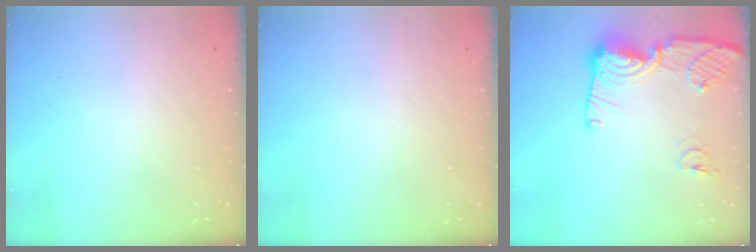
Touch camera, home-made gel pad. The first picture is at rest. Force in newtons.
{"total": 0.0}
{"total": 13.9, "press": 13.8, "slide": 1.5}